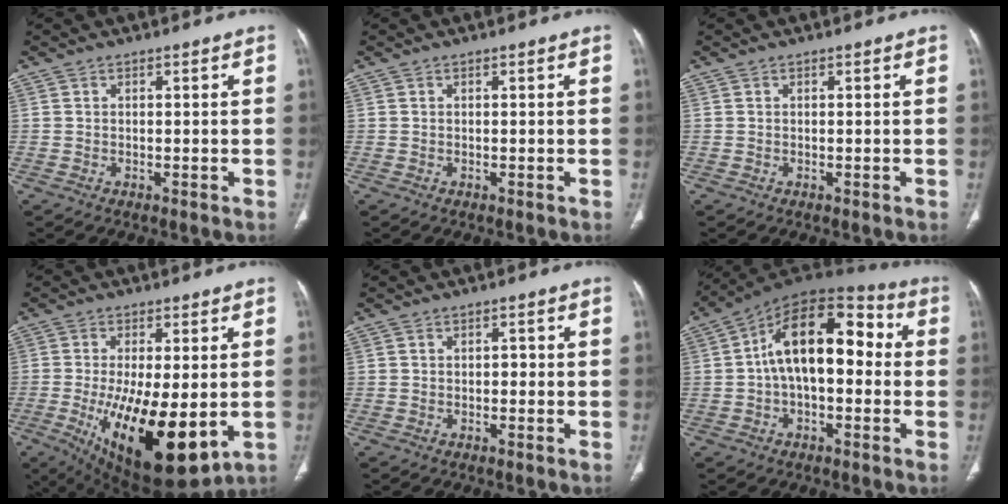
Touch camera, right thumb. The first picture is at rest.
{"total": 0.0}
{"total": 0.0}
{"total": 19.8, "force": [-4.2, 7.6, 17.8], "torque": [-0.293, -0.029, -0.041]}
{"total": 1.1, "force": [-0.2, 0.8, 0.8], "torque": [-0.004, 0.003, -0.005]}
{"total": 17.1, "force": [0.8, 9.5, 14.2], "torque": [-0.198, 0.051, 0.000]}